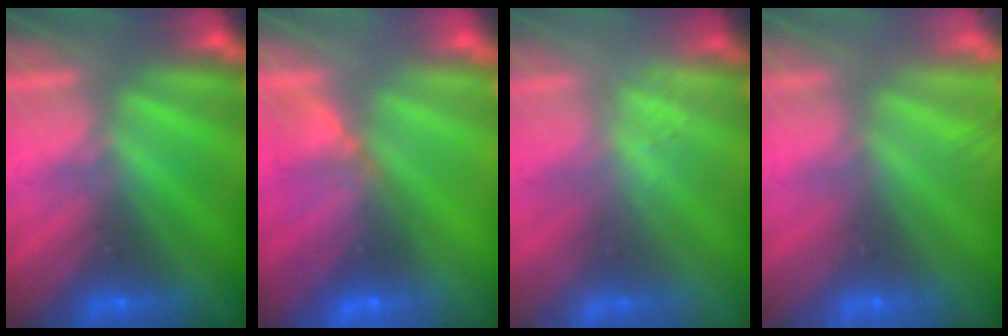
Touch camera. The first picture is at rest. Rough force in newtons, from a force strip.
{"total": 8.7}
{"total": 2.0}
{"total": 7.8}